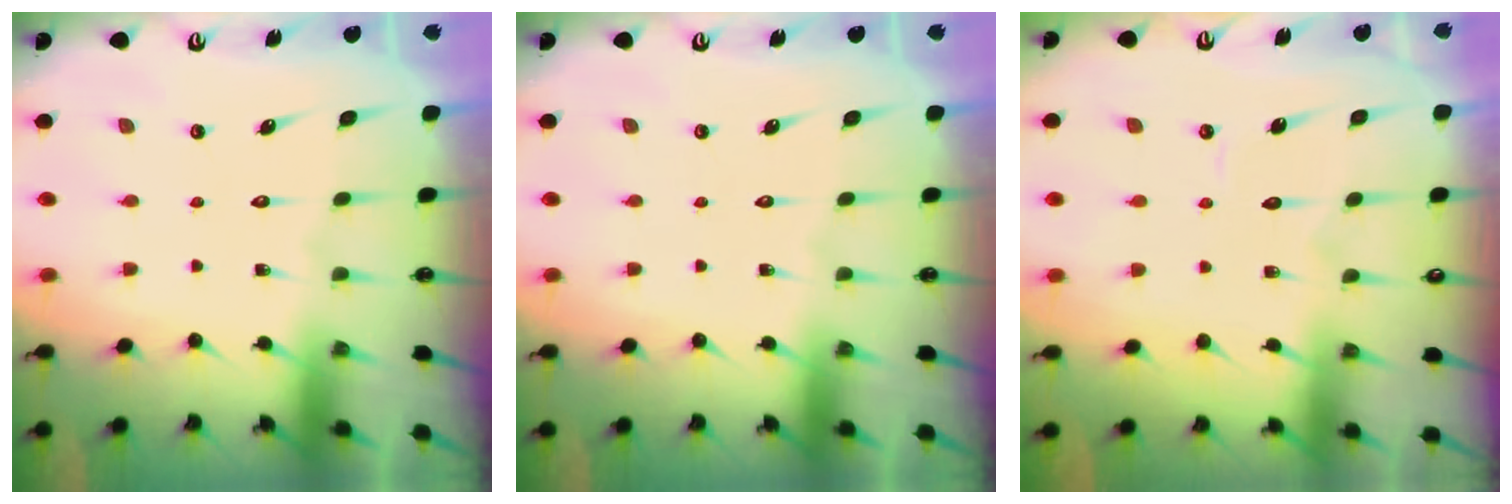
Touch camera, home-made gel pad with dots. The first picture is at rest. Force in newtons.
{"total": 0.0}
{"total": 2.5, "press": 2.5, "slide": 0.2}